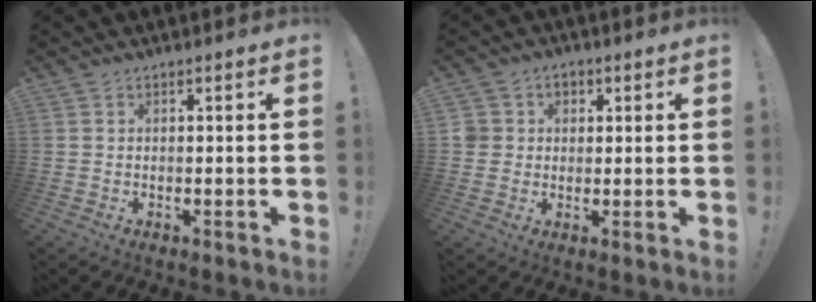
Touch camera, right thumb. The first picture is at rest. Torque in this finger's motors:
{"motor_torque": [0.59, 0.49, 0.12, -0.03, 0.00]}